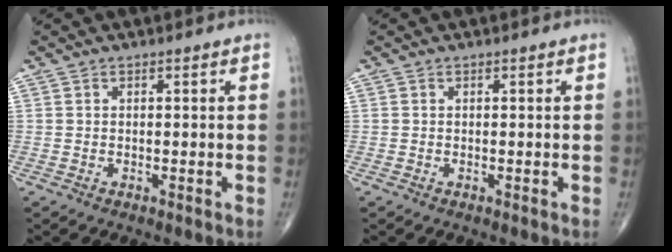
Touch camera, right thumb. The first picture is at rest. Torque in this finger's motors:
{"motor_torque": [0.11, 0.12, 0.30, 0.17, 0.03]}